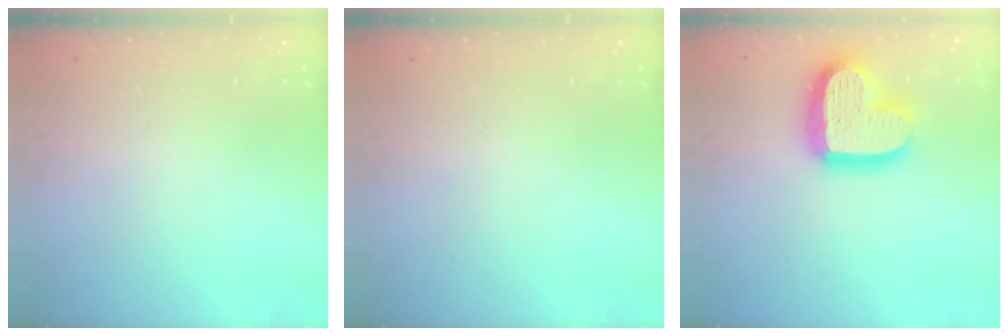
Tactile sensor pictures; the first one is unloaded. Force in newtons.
{"total": 0.0}
{"total": 19.6, "press": 19.6, "slide": 1.5}